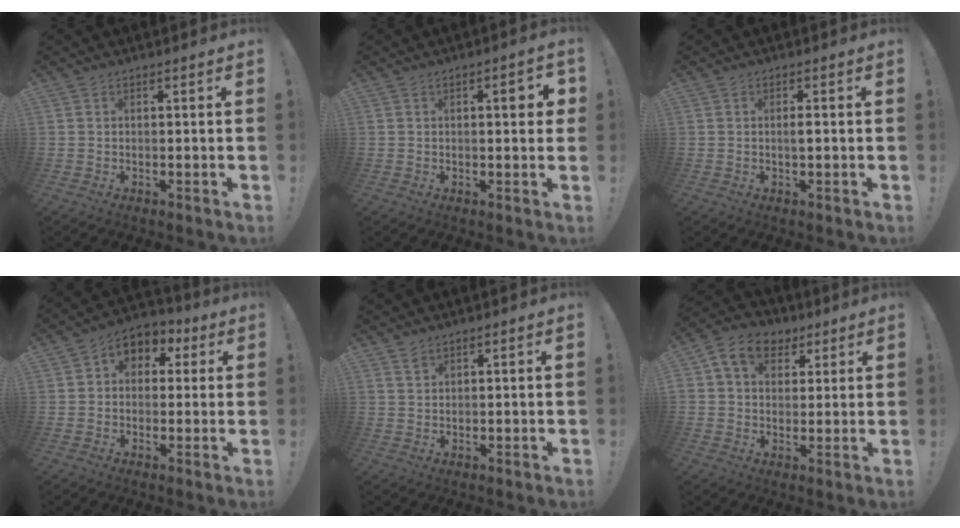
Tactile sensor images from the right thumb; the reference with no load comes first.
{"total": 3.6, "force": [0.6, 0.8, 3.5], "torque": [-0.033, -0.007, 0.001]}
{"total": 1.7, "force": [-0.3, 0.3, 1.6], "torque": [-0.022, -0.001, -0.008]}
{"total": 6.3, "force": [0.3, 5.7, 2.6], "torque": [-0.032, 0.006, 0.011]}
{"total": 1.6, "force": [1.4, 0.8, 0.5], "torque": [0.000, -0.008, 0.024]}
{"total": 10.0, "force": [4.2, 7.6, 5.0], "torque": [-0.079, -0.006, 0.081]}